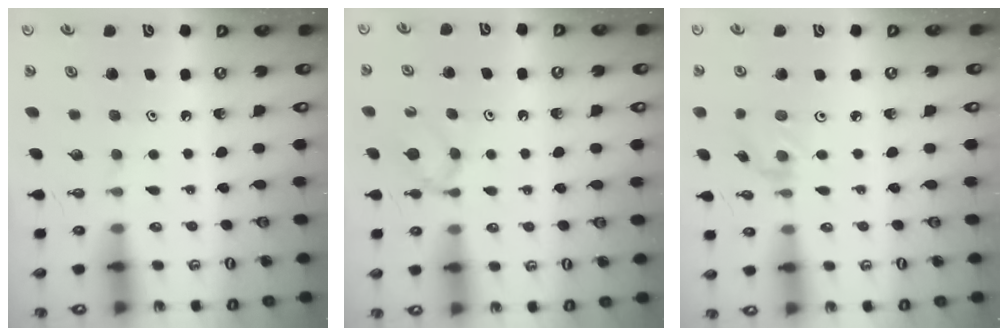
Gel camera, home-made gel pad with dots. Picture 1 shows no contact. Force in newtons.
{"total": 3.0, "press": 2.9, "slide": 0.7}
{"total": 0.8, "press": 0.6, "slide": 0.5}